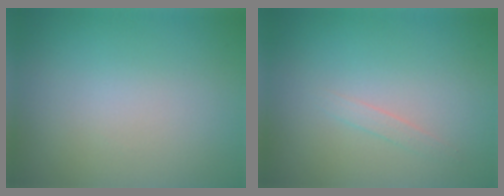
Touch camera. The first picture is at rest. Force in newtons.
{"total": 0.9, "press": 0.9, "slide": 0.1}